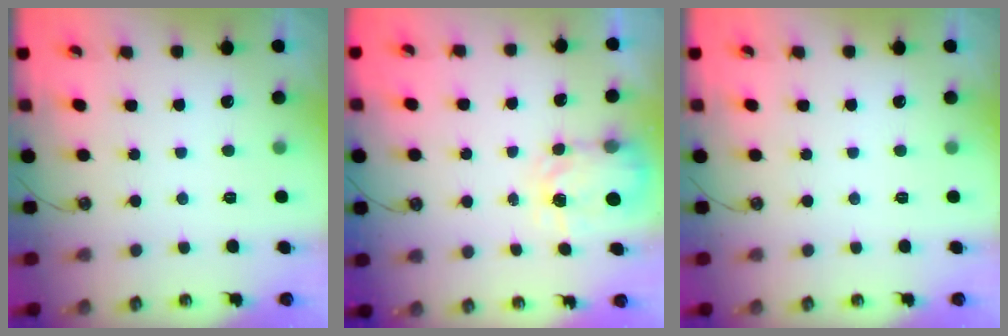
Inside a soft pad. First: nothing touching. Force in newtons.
{"total": 4.0, "press": 4.0, "slide": 0.3}
{"total": 0.0}